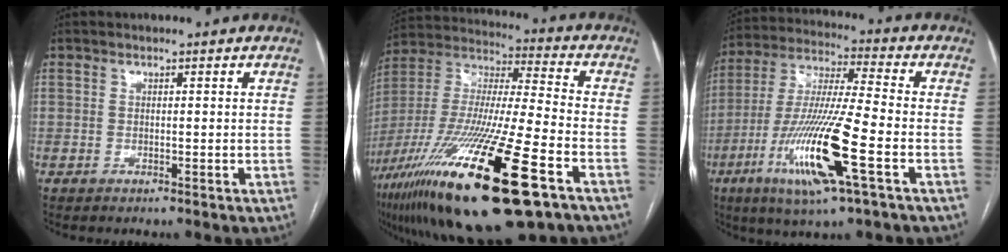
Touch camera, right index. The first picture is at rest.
{"total": 30.6, "force": [-15.8, 4.4, 25.8], "torque": [-0.501, -0.067, -0.282]}
{"total": 17.2, "force": [-6.4, 0.6, 16.0], "torque": [-0.328, -0.021, -0.118]}